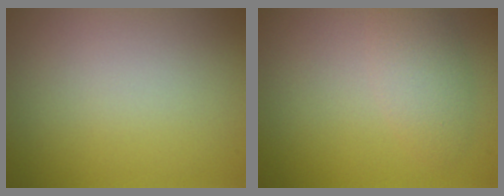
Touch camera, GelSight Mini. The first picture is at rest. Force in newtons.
{"total": 2.7, "press": 2.7, "slide": 0.0}